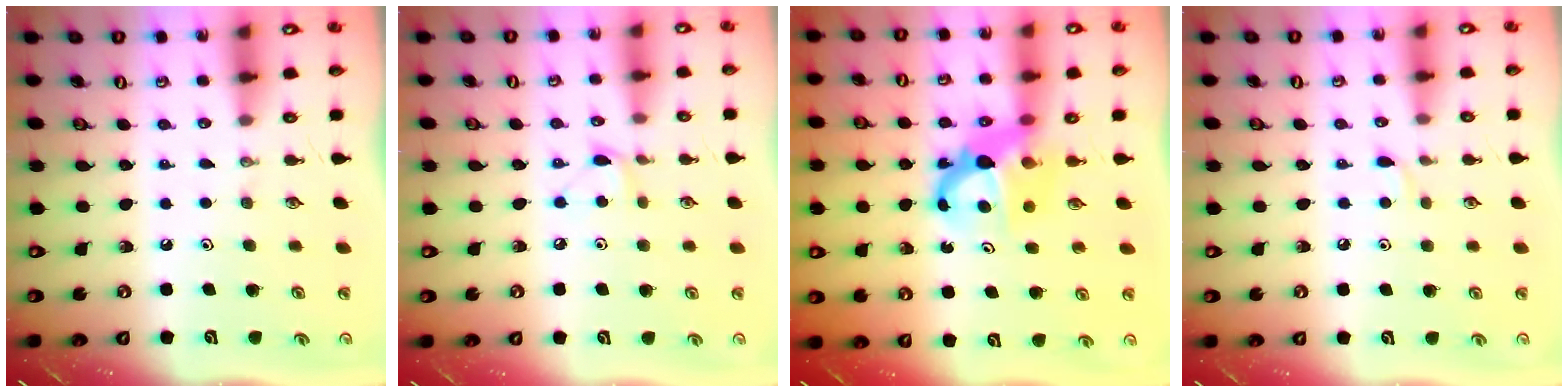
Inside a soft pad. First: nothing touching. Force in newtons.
{"total": 4.8, "press": 4.8, "slide": 0.6}
{"total": 6.6, "press": 6.6, "slide": 0.5}
{"total": 3.5, "press": 3.5, "slide": 0.4}